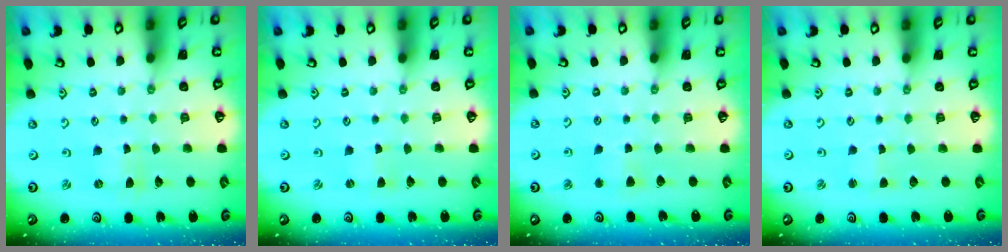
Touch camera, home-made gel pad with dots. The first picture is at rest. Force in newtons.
{"total": 0.9, "press": 0.9, "slide": 0.2}
{"total": 2.6, "press": 2.6, "slide": 0.5}
{"total": 1.5, "press": 1.5, "slide": 0.2}